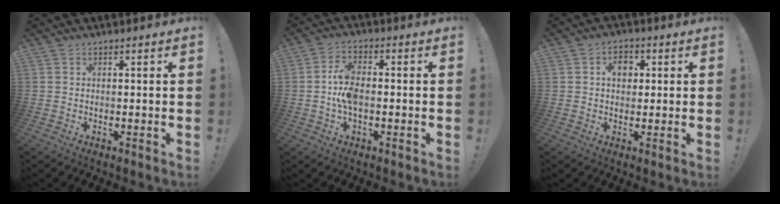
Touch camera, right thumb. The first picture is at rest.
{"total": 7.8, "force": [-1.1, 4.0, 6.5], "torque": [-0.123, 0.005, -0.017]}
{"total": 5.4, "force": [1.3, 4.0, 3.4], "torque": [-0.042, 0.003, 0.017]}